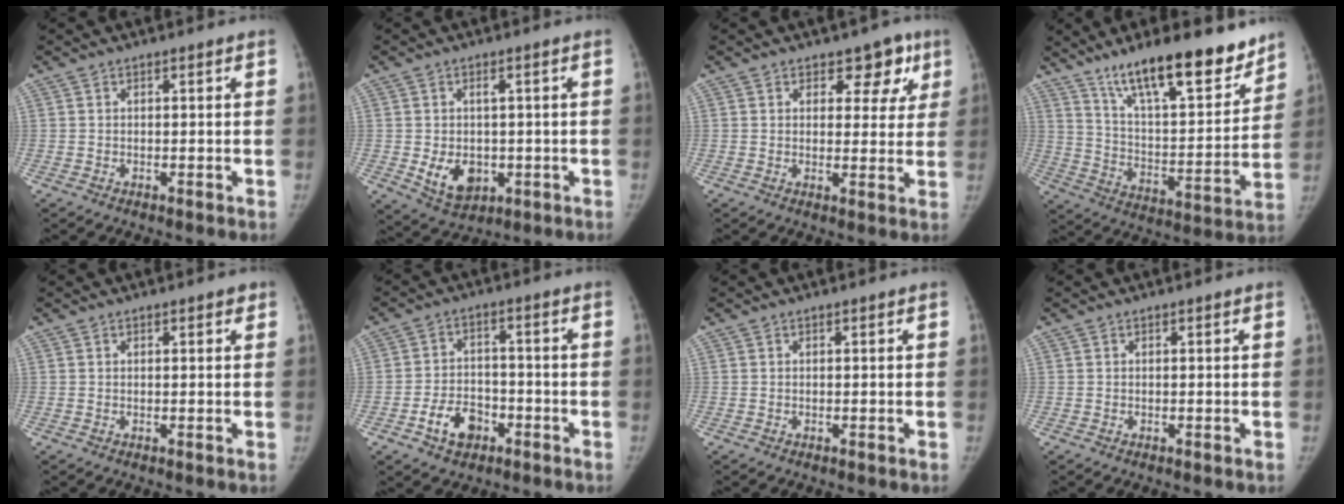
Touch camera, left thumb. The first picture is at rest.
{"total": 7.6, "force": [-1.2, 5.5, 5.1], "torque": [-0.065, -0.001, -0.004]}
{"total": 6.5, "force": [3.6, 4.3, 3.4], "torque": [0.004, -0.012, 0.042]}
{"total": 21.8, "force": [15.6, 6.3, 13.9], "torque": [-0.181, -0.080, 0.261]}
{"total": 1.0, "force": [0.6, 0.4, 0.8], "torque": [-0.007, 0.002, 0.005]}
{"total": 7.4, "force": [-3.7, 5.1, 3.9], "torque": [-0.050, 0.027, -0.060]}
{"total": 0.0}
{"total": 0.0}